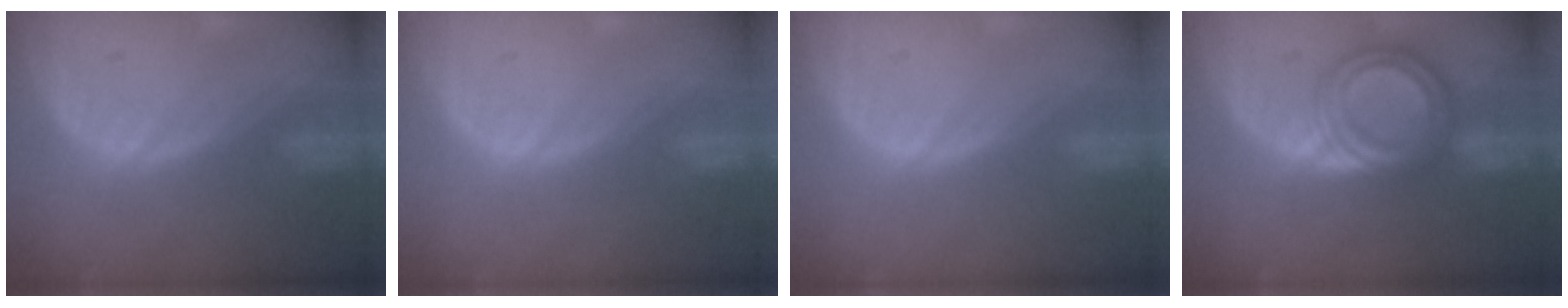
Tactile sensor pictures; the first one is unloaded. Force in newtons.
{"total": 0.0}
{"total": 0.0}
{"total": 7.5, "press": 7.5, "slide": 0.5}